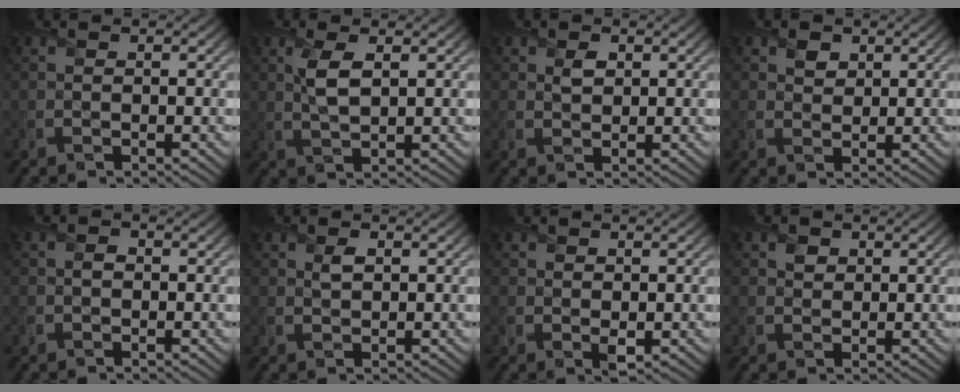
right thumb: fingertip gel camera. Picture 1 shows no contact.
{"total": 3.6, "force": [1.2, 1.3, 3.1], "torque": [-0.074, 0.001, 0.024]}
{"total": 1.7, "force": [0.7, 1.3, 0.9], "torque": [-0.018, -0.005, 0.014]}
{"total": 2.2, "force": [1.2, 1.7, 0.8], "torque": [-0.020, -0.006, 0.021]}
{"total": 0.9, "force": [-0.2, 0.7, 0.4], "torque": [-0.005, -0.005, -0.010]}
{"total": 1.4, "force": [0.6, 0.9, 0.9], "torque": [-0.022, -0.005, 0.011]}
{"total": 1.5, "force": [0.3, 1.1, 1.0], "torque": [-0.019, -0.009, 0.007]}
{"total": 1.7, "force": [0.7, 1.4, 0.5], "torque": [-0.010, -0.005, 0.012]}